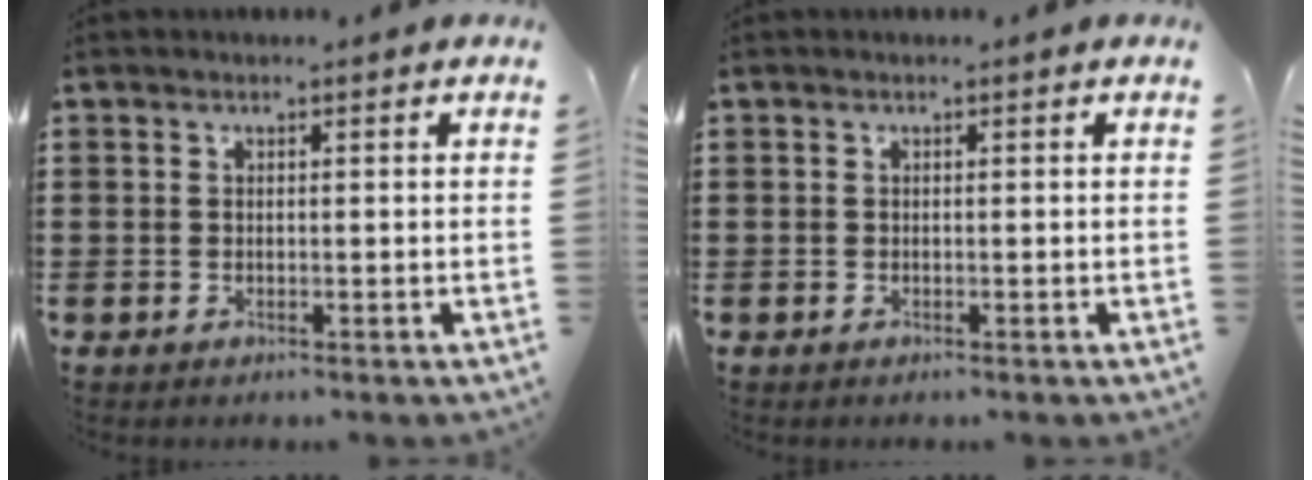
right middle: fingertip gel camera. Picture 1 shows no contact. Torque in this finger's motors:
{"motor_torque": [-0.73, -0.45, 0.04, 0.01]}